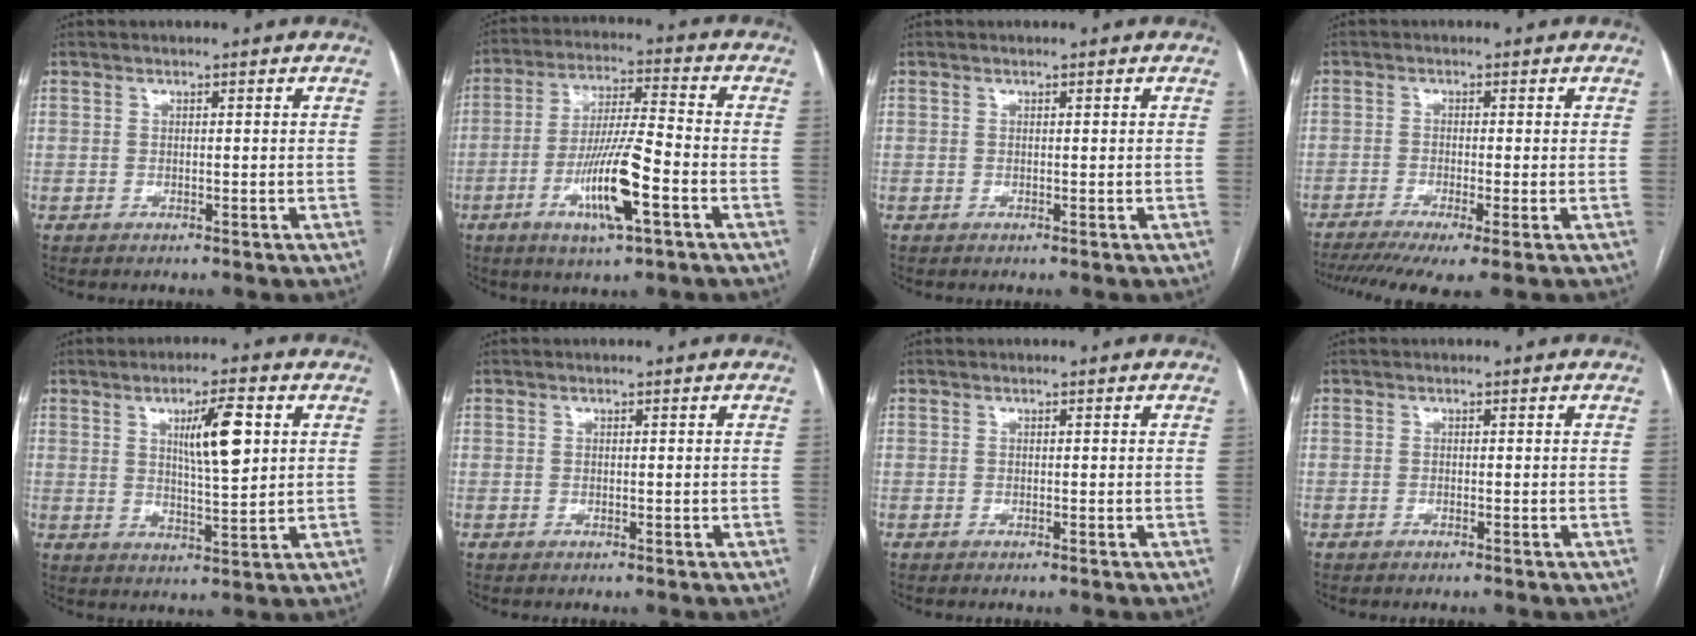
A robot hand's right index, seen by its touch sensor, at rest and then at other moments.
{"total": 12.2, "force": [-4.5, 1.0, 11.3], "torque": [-0.213, -0.009, -0.081]}
{"total": 0.0}
{"total": 9.3, "force": [-6.1, 1.1, 7.0], "torque": [-0.117, -0.013, -0.100]}
{"total": 8.1, "force": [2.6, 1.2, 7.6], "torque": [-0.126, 0.001, 0.045]}
{"total": 0.0}
{"total": 0.0}
{"total": 0.0}